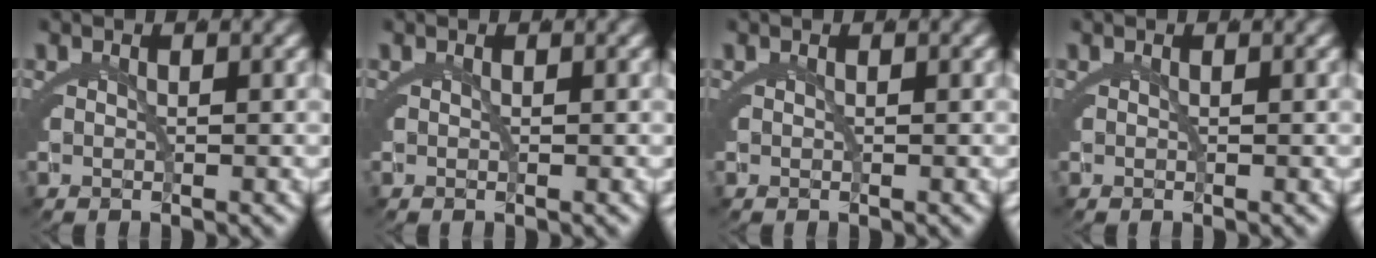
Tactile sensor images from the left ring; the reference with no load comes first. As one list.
[{"total": 0.0}, {"total": 0.0}, {"total": 0.0}]